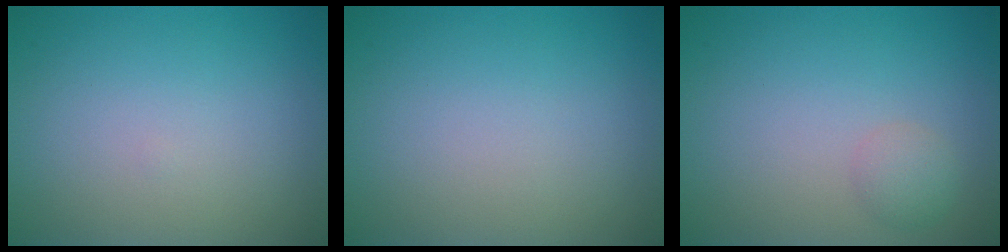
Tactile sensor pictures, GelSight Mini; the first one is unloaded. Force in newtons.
{"total": 0.0}
{"total": 1.5, "press": 1.5, "slide": 0.1}